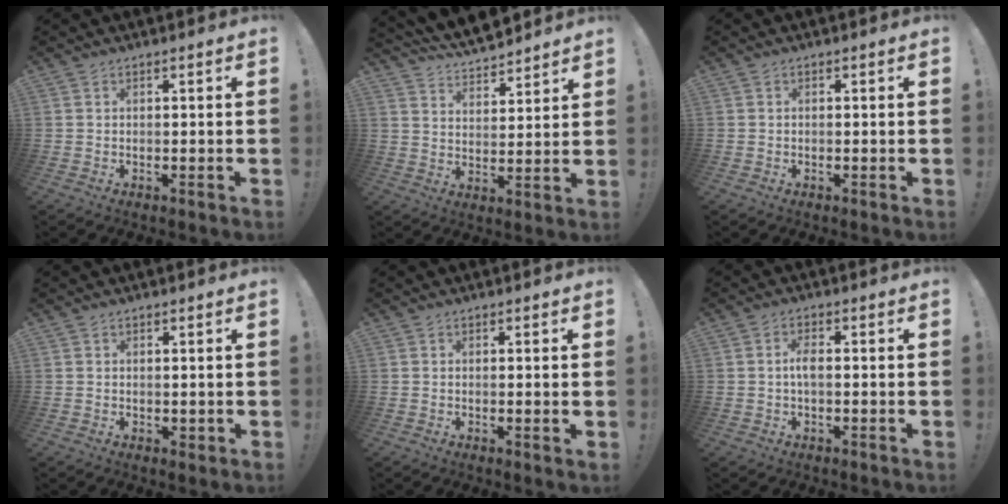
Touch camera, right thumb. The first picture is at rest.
{"total": 8.0, "force": [7.5, 2.3, 1.8], "torque": [-0.050, -0.061, 0.140]}
{"total": 0.0}
{"total": 1.2, "force": [0.4, 1.1, 0.5], "torque": [0.006, -0.004, 0.004]}
{"total": 1.2, "force": [0.3, -0.1, 1.1], "torque": [-0.007, -0.006, 0.002]}
{"total": 3.3, "force": [-0.3, 1.5, 3.0], "torque": [-0.068, 0.008, -0.008]}